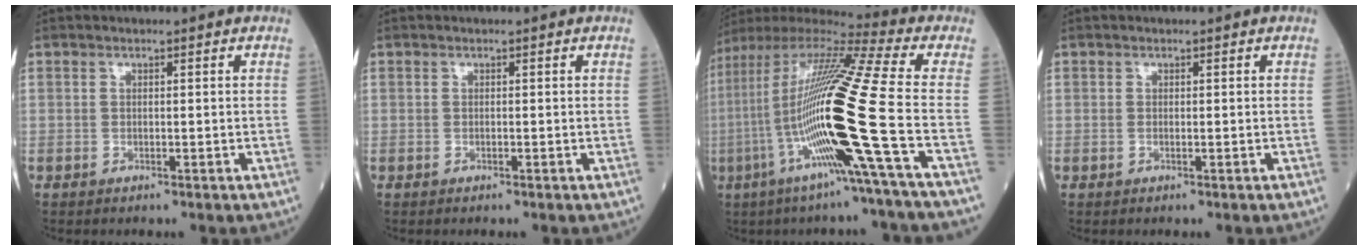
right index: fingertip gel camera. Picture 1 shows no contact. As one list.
[{"total": 0.0}, {"total": 22.2, "force": [-5.7, -1.8, 21.4], "torque": [-0.435, -0.024, -0.128]}, {"total": 0.0}]